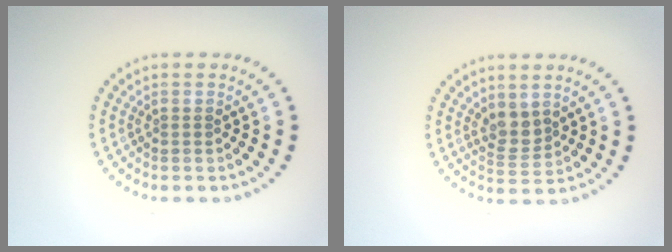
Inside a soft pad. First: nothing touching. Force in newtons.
{"total": 2.3, "press": 1.9, "slide": 1.2}